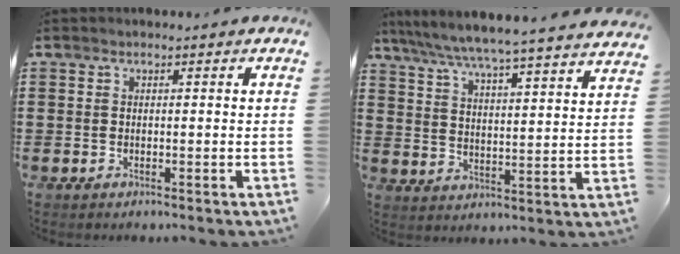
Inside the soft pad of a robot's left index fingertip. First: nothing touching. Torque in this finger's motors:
{"motor_torque": [1.07, -1.07, 0.14, -0.04]}